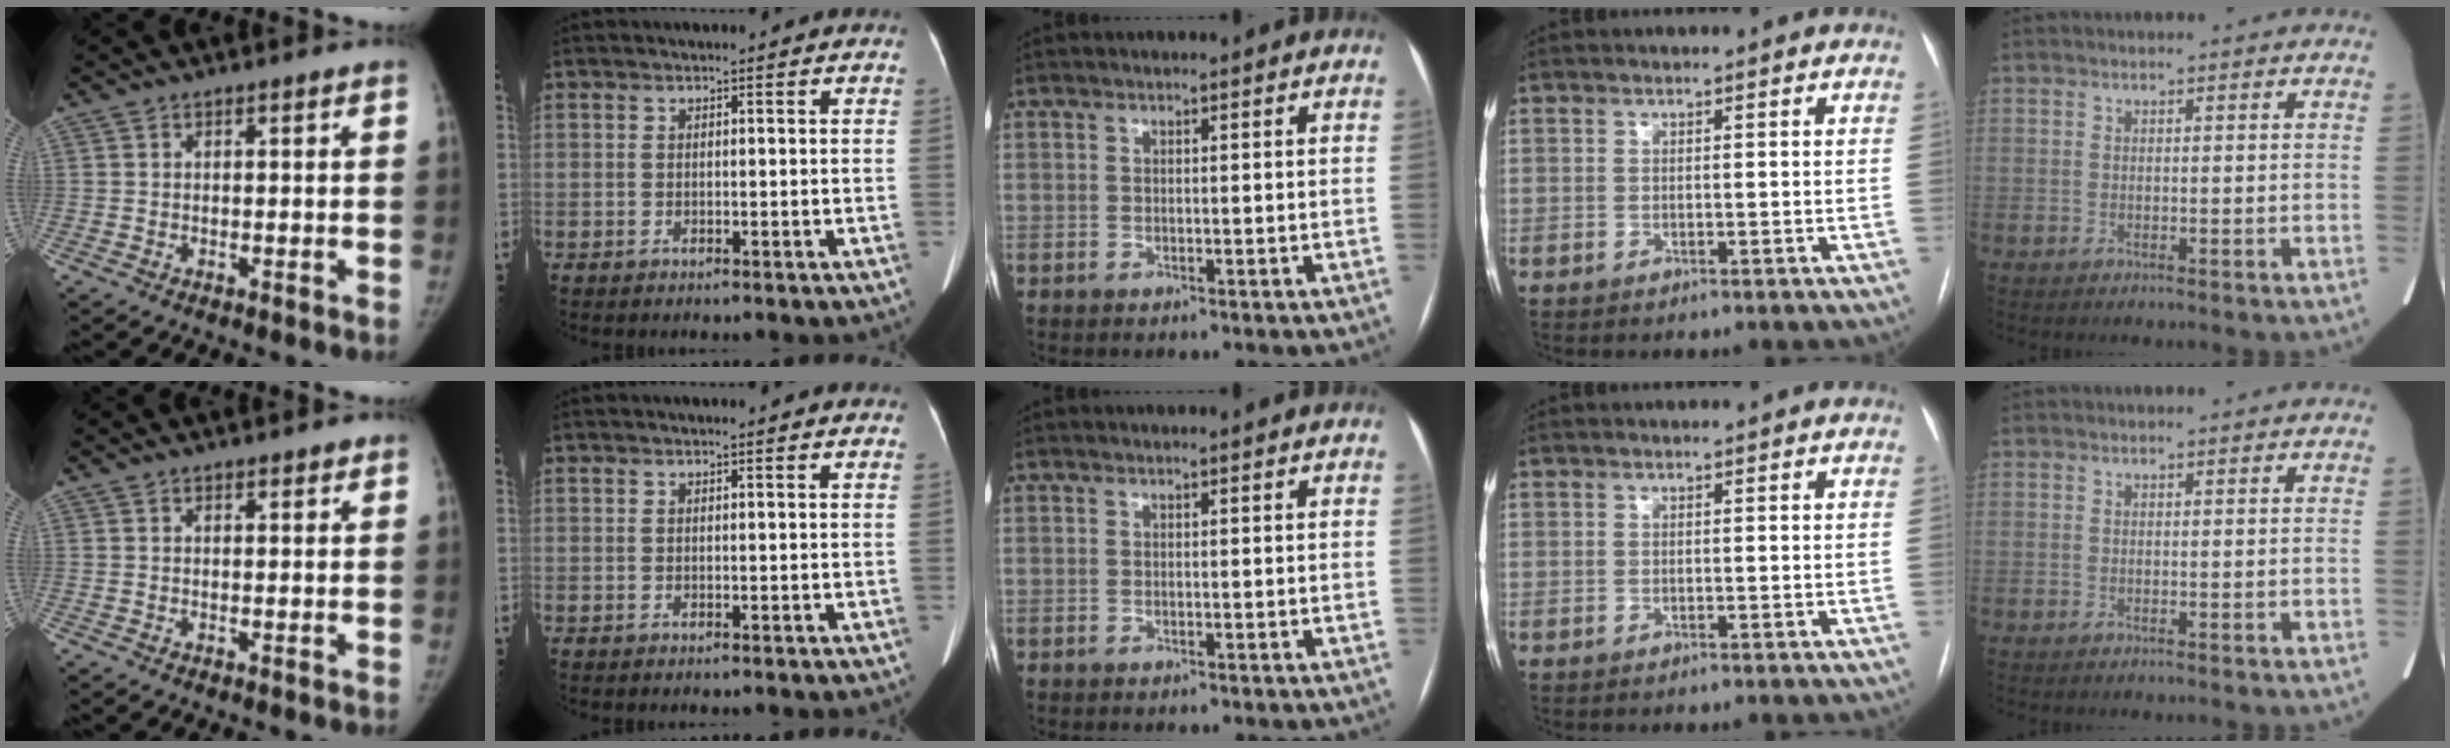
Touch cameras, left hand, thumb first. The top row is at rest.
{"thumb": {"total": 1.2, "force": [0.9, 0.7, 0.4], "torque": [0.007, -0.004, 0.008]}, "index": {"total": 2.6, "force": [2.4, 0.2, 1.0], "torque": [-0.013, 0.012, 0.020]}}